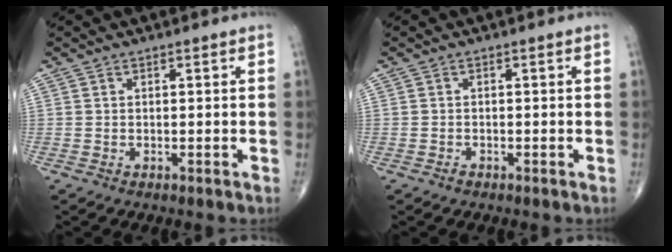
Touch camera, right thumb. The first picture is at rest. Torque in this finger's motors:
{"motor_torque": [-0.08, 0.20, -0.14, -0.03, 0.01]}